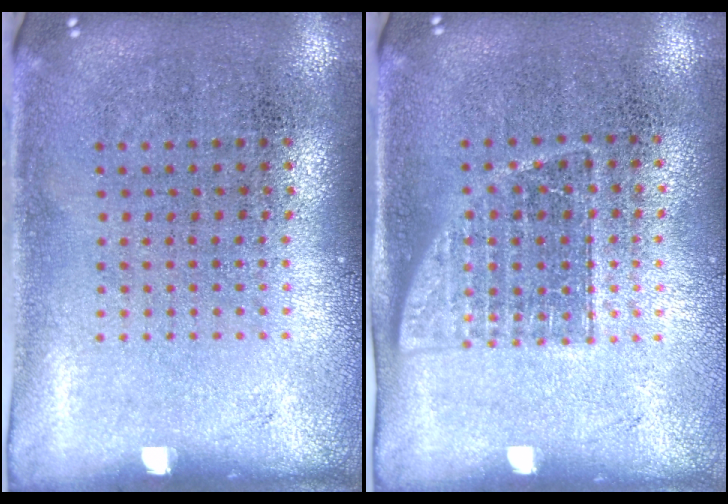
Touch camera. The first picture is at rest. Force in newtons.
{"total": 1.1, "press": 0.9, "slide": 0.6}